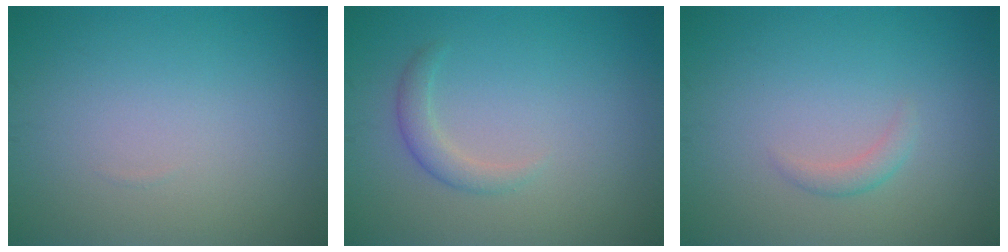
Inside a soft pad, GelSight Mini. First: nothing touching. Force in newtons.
{"total": 1.6, "press": 1.6, "slide": 0.1}
{"total": 1.1, "press": 1.1, "slide": 0.1}